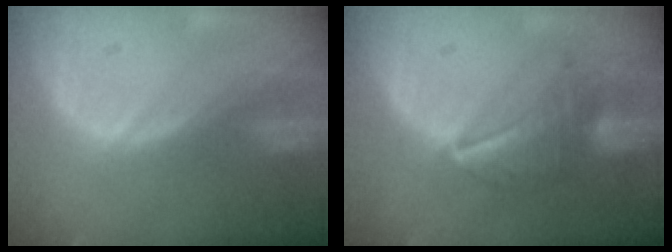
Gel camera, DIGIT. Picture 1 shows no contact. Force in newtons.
{"total": 6.5, "press": 6.4, "slide": 1.1}